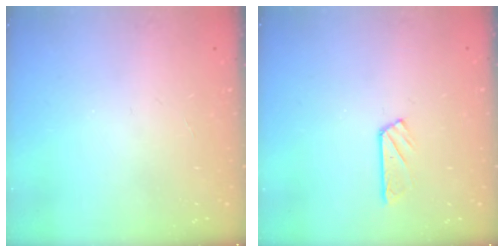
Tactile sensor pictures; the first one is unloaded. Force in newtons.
{"total": 4.1, "press": 4.1, "slide": 0.4}